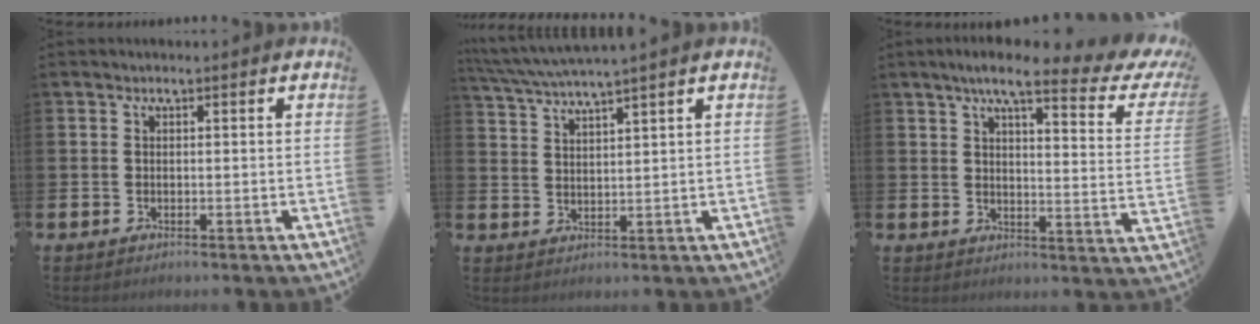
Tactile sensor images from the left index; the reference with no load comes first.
{"total": 4.2, "force": [3.9, -0.7, 1.3], "torque": [-0.040, -0.019, 0.067]}
{"total": 7.4, "force": [5.8, 1.1, 4.5], "torque": [-0.077, -0.042, 0.086]}